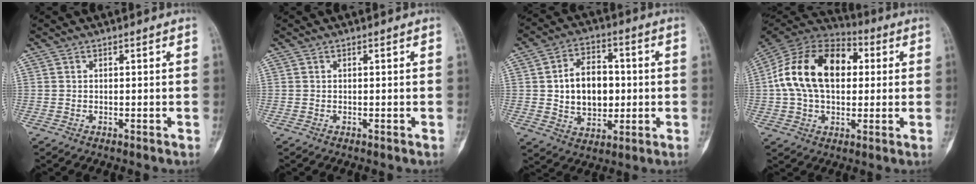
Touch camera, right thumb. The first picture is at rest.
{"total": 0.0}
{"total": 12.6, "force": [0.5, 8.8, 9.0], "torque": [-0.110, 0.011, 0.012]}
{"total": 21.2, "force": [3.3, 13.8, 15.8], "torque": [-0.265, 0.023, 0.048]}